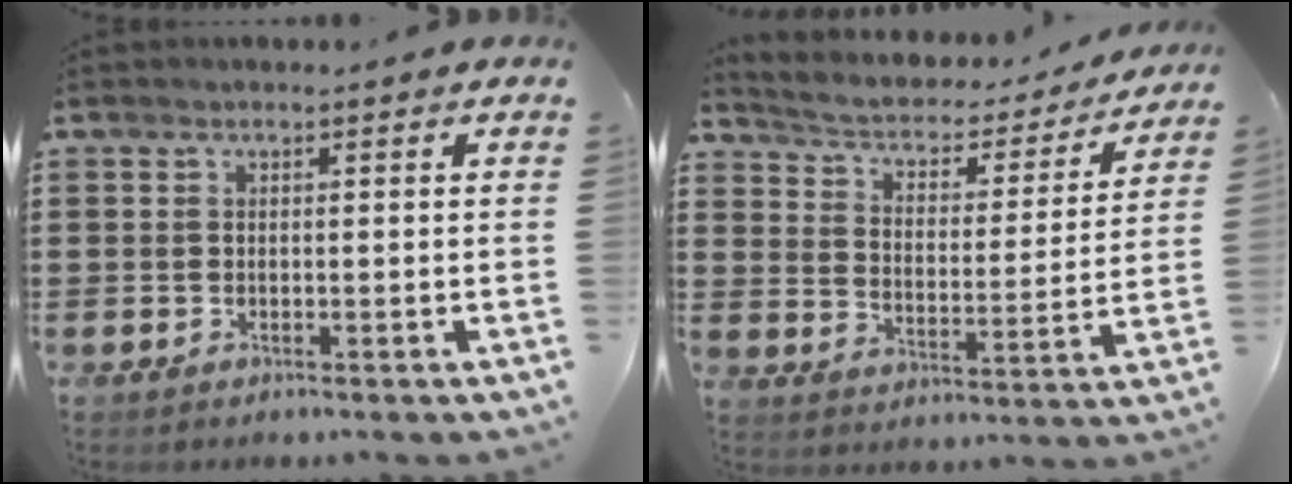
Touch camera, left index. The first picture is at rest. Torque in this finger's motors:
{"motor_torque": [1.10, -1.04, 0.12, 0.03]}